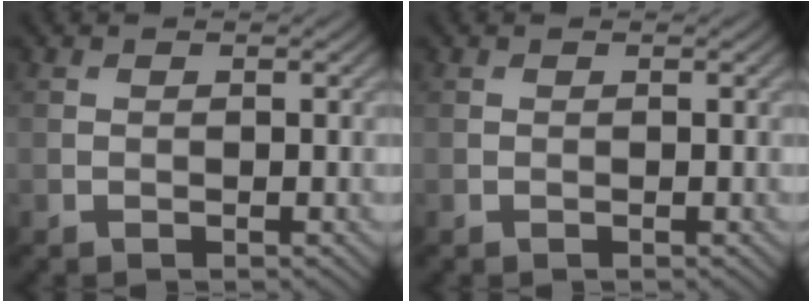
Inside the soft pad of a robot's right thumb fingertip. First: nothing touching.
{"total": 0.0}